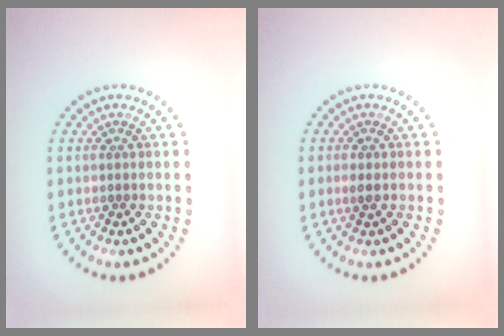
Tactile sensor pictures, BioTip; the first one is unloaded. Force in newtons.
{"total": 0.8, "press": 0.8, "slide": 0.1}